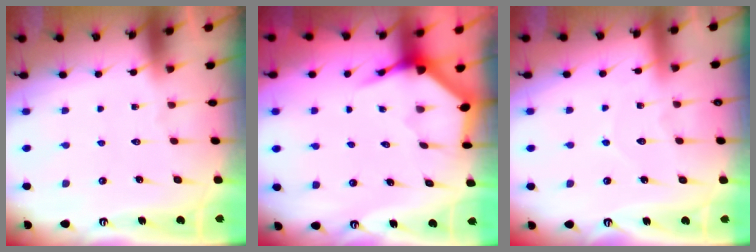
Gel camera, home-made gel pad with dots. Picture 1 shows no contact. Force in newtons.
{"total": 3.9, "press": 3.9, "slide": 0.5}
{"total": 5.9, "press": 5.8, "slide": 0.6}